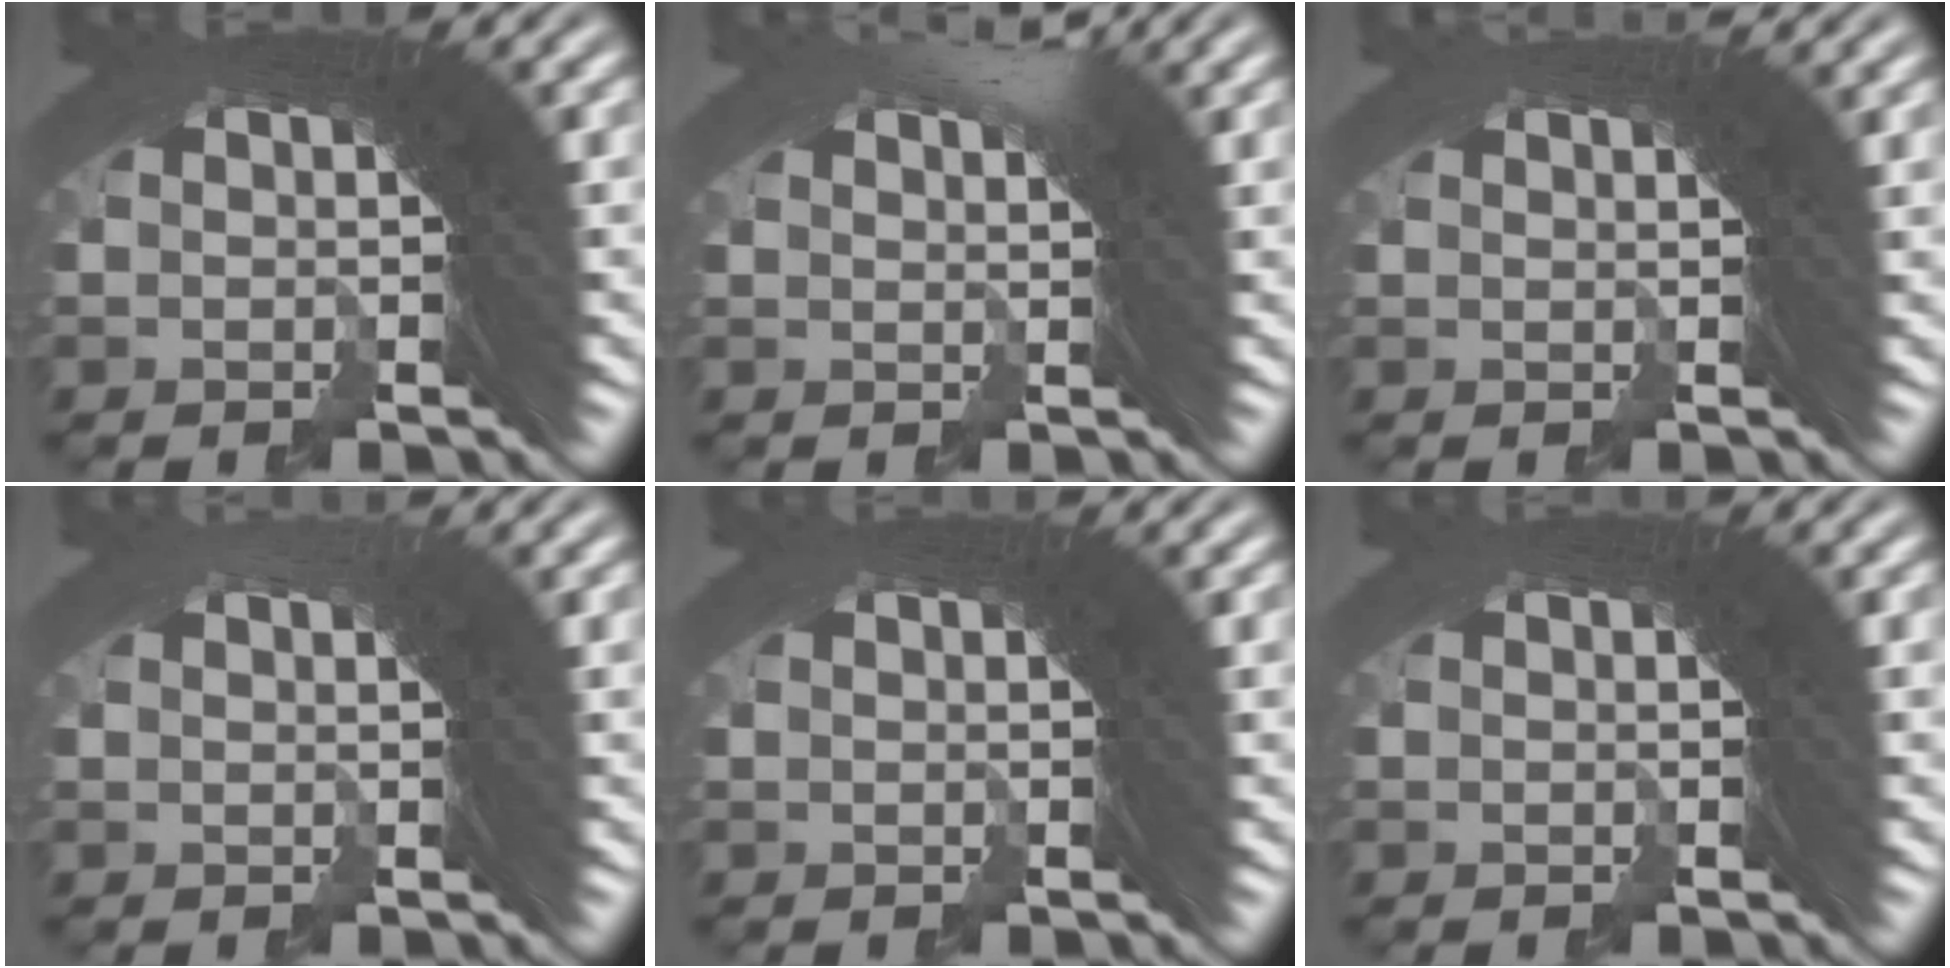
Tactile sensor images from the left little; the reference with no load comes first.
{"total": 2.5, "force": [2.1, -0.8, 1.2], "torque": [-0.006, 0.013, 0.031]}
{"total": 2.5, "force": [2.0, -0.9, 1.2], "torque": [-0.006, 0.010, 0.032]}
{"total": 1.0, "force": [0.6, -0.8, -0.1], "torque": [0.009, 0.009, 0.009]}
{"total": 0.5, "force": [0.4, -0.3, 0.0], "torque": [0.002, 0.003, 0.007]}
{"total": 0.0}